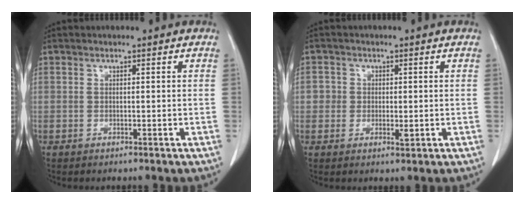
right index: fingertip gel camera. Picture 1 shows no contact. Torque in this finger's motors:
{"motor_torque": [-0.02, 0.19, 0.05, 0.07]}